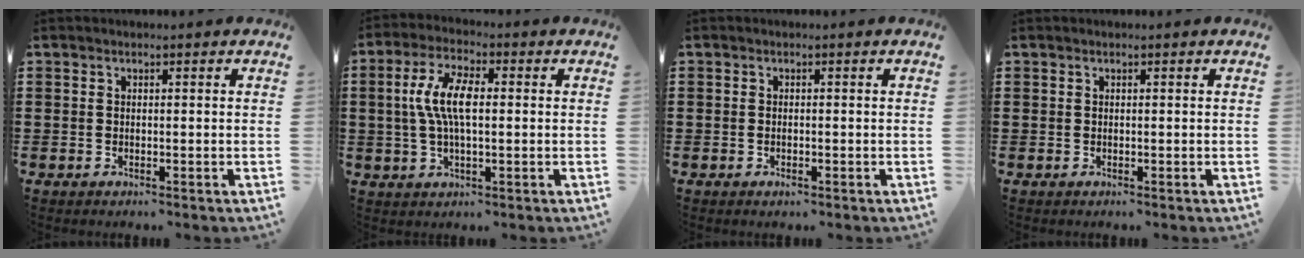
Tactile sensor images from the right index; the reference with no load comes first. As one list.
[{"total": 7.7, "force": [0.4, 2.8, 7.2], "torque": [-0.160, 0.000, -0.003]}, {"total": 0.7, "force": [-0.3, 0.2, 0.5], "torque": [-0.011, -0.004, -0.005]}, {"total": 0.0}]